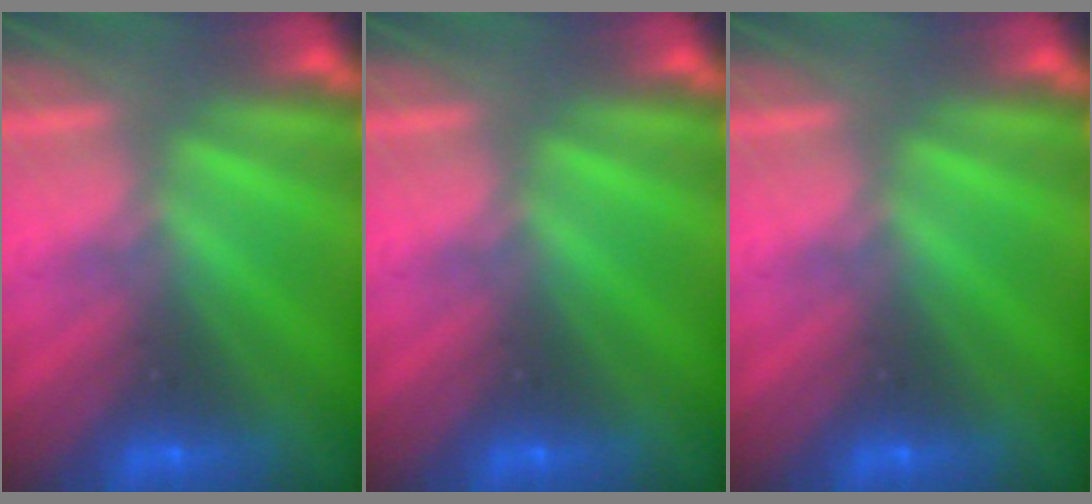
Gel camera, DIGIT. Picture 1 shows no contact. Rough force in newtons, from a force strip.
{"total": 0.0}
{"total": 0.0}